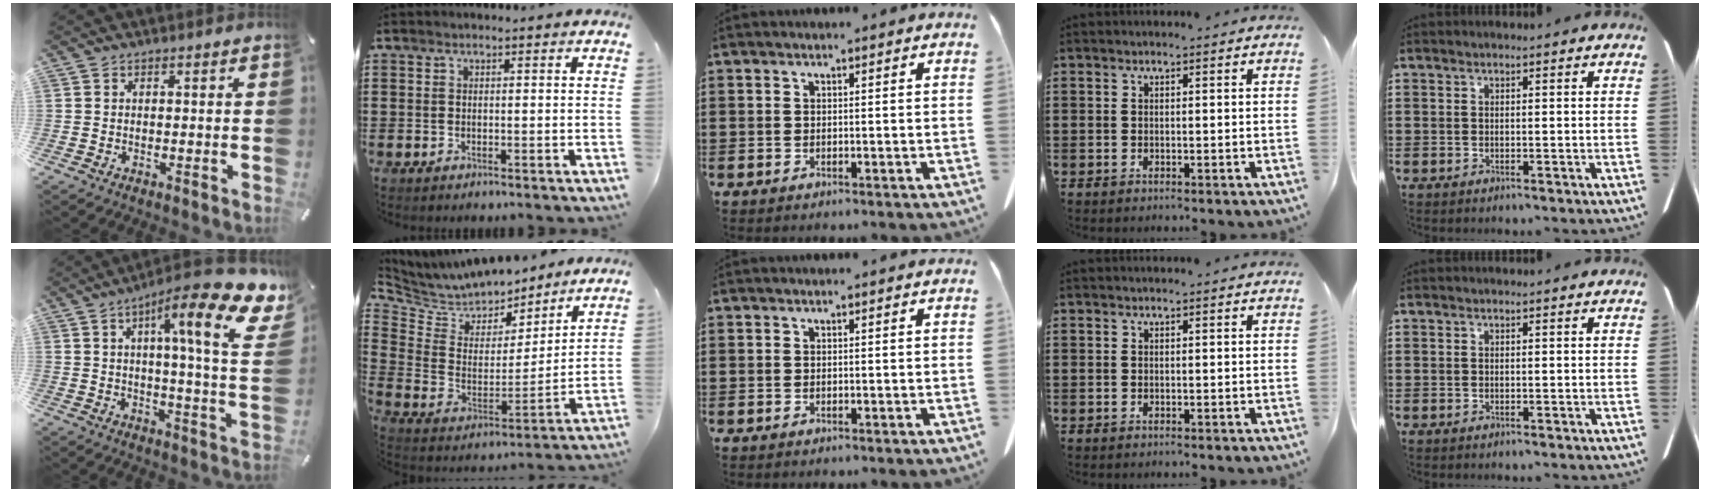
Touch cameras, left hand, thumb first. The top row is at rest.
{"thumb": {"total": 21.1, "force": [9.3, 3.7, 18.6], "torque": [-0.278, -0.058, 0.128]}, "index": {"total": 6.6, "force": [6.2, 2.3, -0.1], "torque": [-0.044, -0.049, 0.108]}}